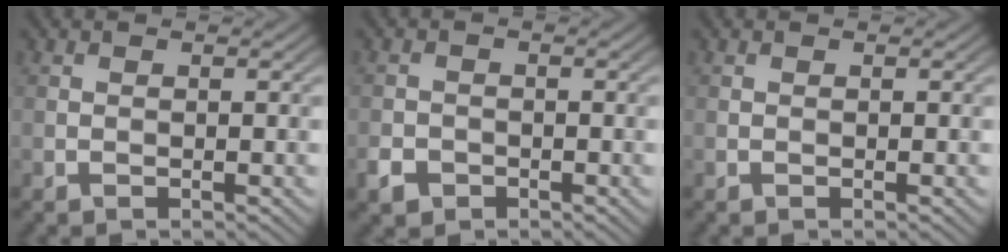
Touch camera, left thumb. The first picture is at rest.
{"total": 2.4, "force": [-1.4, 1.7, 0.9], "torque": [-0.018, -0.005, -0.032]}
{"total": 0.0}